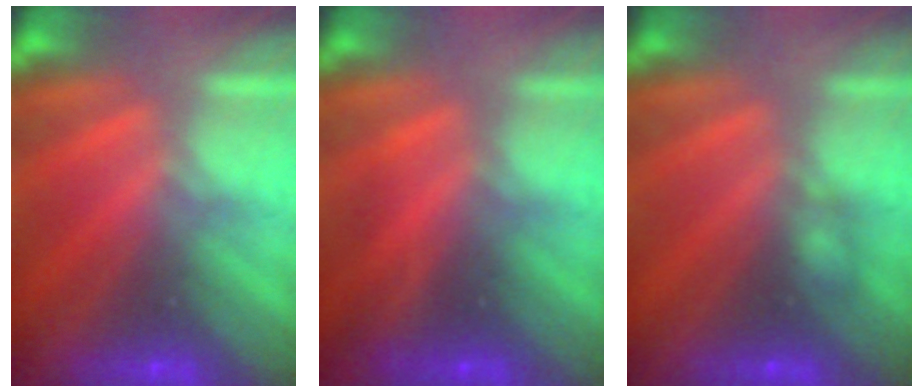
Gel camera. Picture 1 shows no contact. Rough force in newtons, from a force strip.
{"total": 1.7}
{"total": 2.2}